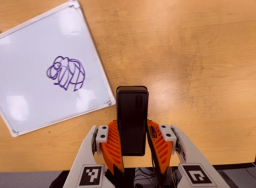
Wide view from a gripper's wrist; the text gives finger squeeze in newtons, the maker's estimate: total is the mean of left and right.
{"total": 5.9, "left": 4.2, "right": 7.6}